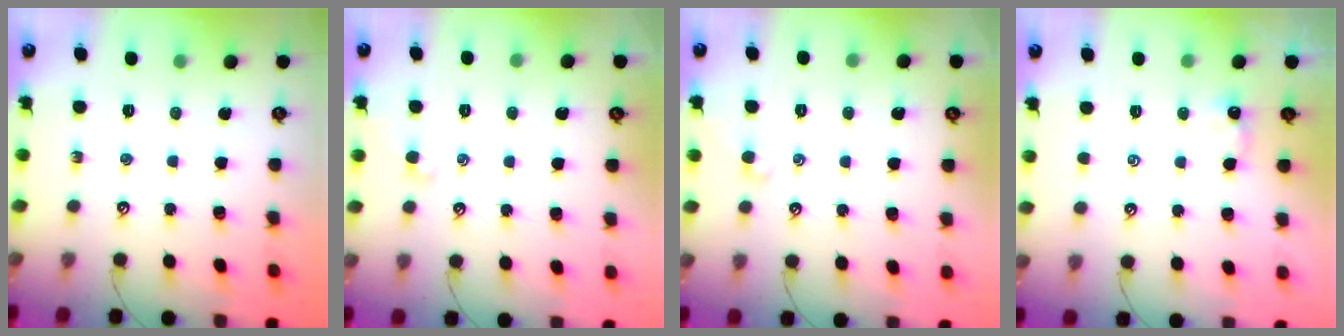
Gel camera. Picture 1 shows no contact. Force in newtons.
{"total": 0.5, "press": 0.0, "slide": 0.5}
{"total": 0.7, "press": 0.3, "slide": 0.6}
{"total": 0.8, "press": 0.6, "slide": 0.5}